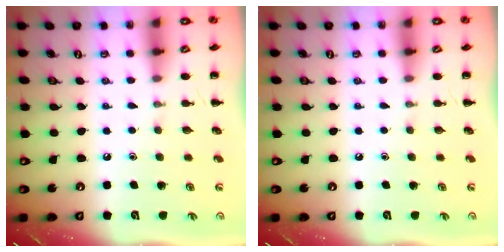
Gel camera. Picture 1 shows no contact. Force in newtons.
{"total": 0.0}